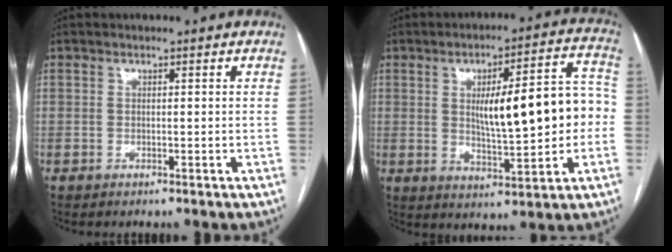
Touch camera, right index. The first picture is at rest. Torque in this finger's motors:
{"motor_torque": [0.70, 0.12, 0.40, 0.17]}